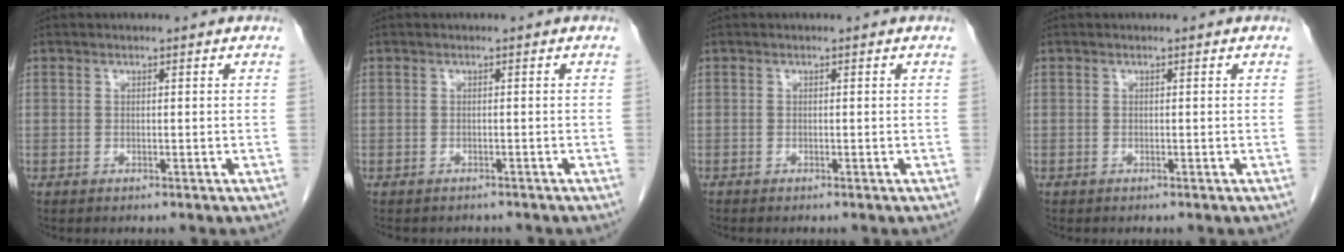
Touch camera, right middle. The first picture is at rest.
{"total": 4.4, "force": [-4.0, 1.7, 1.0], "torque": [-0.010, 0.000, -0.049]}
{"total": 0.0}
{"total": 0.0}